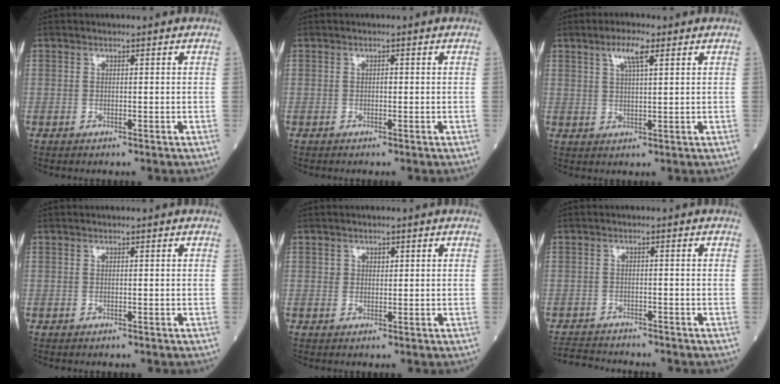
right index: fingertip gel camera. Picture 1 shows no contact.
{"total": 0.5, "force": [0.0, 0.3, 0.4], "torque": [-0.007, 0.001, -0.003]}
{"total": 4.3, "force": [2.4, 0.6, 3.5], "torque": [-0.070, 0.005, 0.044]}
{"total": 0.0}
{"total": 1.4, "force": [0.6, 1.1, 0.6], "torque": [-0.005, 0.000, 0.007]}
{"total": 5.2, "force": [-5.2, 0.3, 0.7], "torque": [-0.009, -0.016, -0.088]}